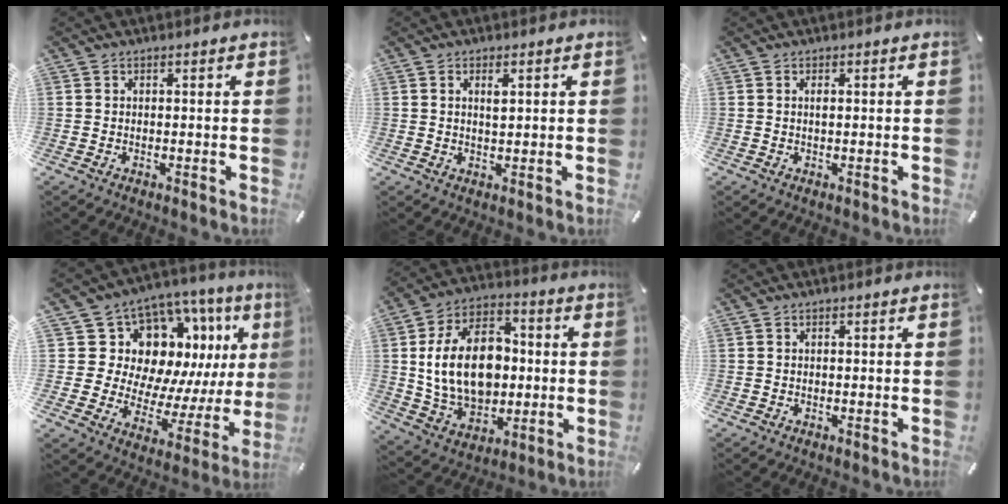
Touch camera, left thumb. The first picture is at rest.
{"total": 2.4, "force": [0.8, 0.9, 2.0], "torque": [-0.036, -0.001, 0.012]}
{"total": 0.9, "force": [0.2, 0.2, 0.9], "torque": [-0.017, 0.000, 0.002]}
{"total": 14.5, "force": [6.8, 11.0, 6.5], "torque": [-0.101, -0.080, 0.138]}
{"total": 18.2, "force": [0.2, 13.2, 12.5], "torque": [-0.248, 0.015, 0.005]}
{"total": 0.0}